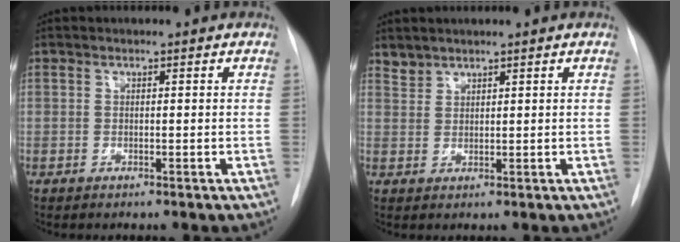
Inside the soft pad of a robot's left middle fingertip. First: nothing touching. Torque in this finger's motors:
{"motor_torque": [0.00, 0.01, 0.03, 0.00]}